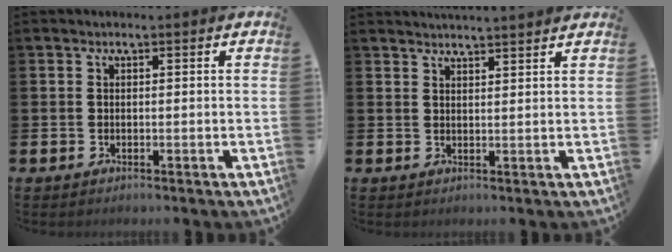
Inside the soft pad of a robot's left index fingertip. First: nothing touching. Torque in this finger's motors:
{"motor_torque": [0.87, -1.15, 0.08, 0.05]}